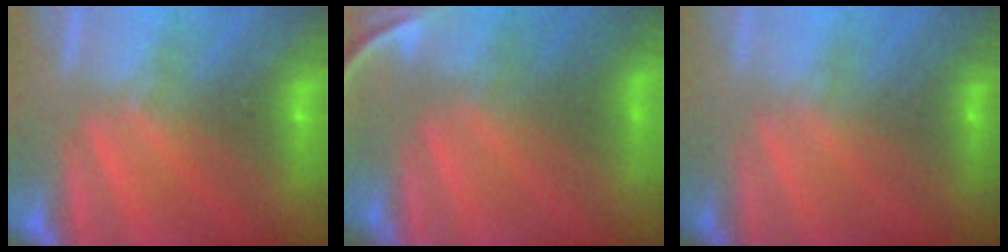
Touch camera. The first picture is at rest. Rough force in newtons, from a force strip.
{"total": 10.0}
{"total": 1.6}